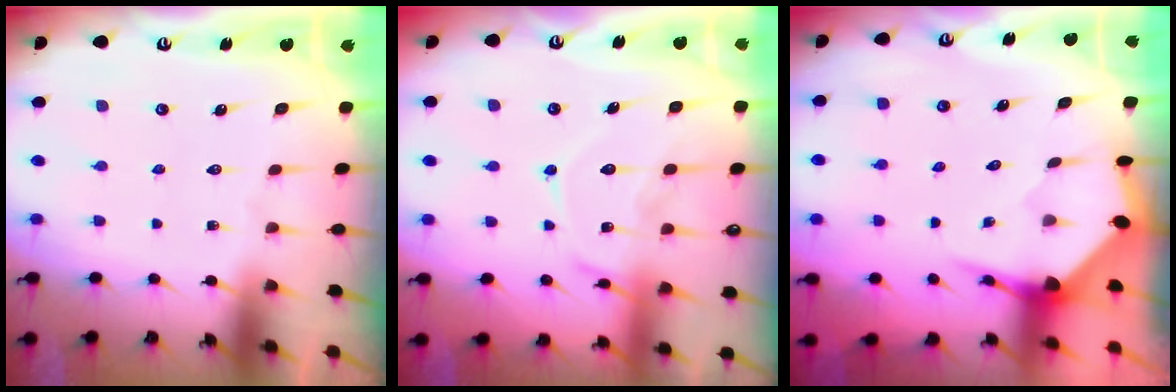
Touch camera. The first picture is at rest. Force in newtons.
{"total": 14.1, "press": 14.0, "slide": 1.3}
{"total": 3.6, "press": 3.6, "slide": 0.4}